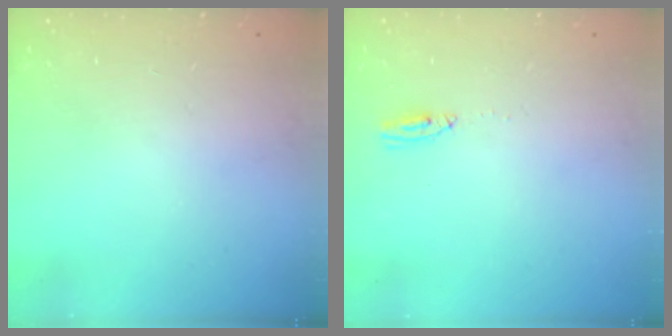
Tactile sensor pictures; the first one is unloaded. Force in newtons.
{"total": 3.4, "press": 3.0, "slide": 1.7}